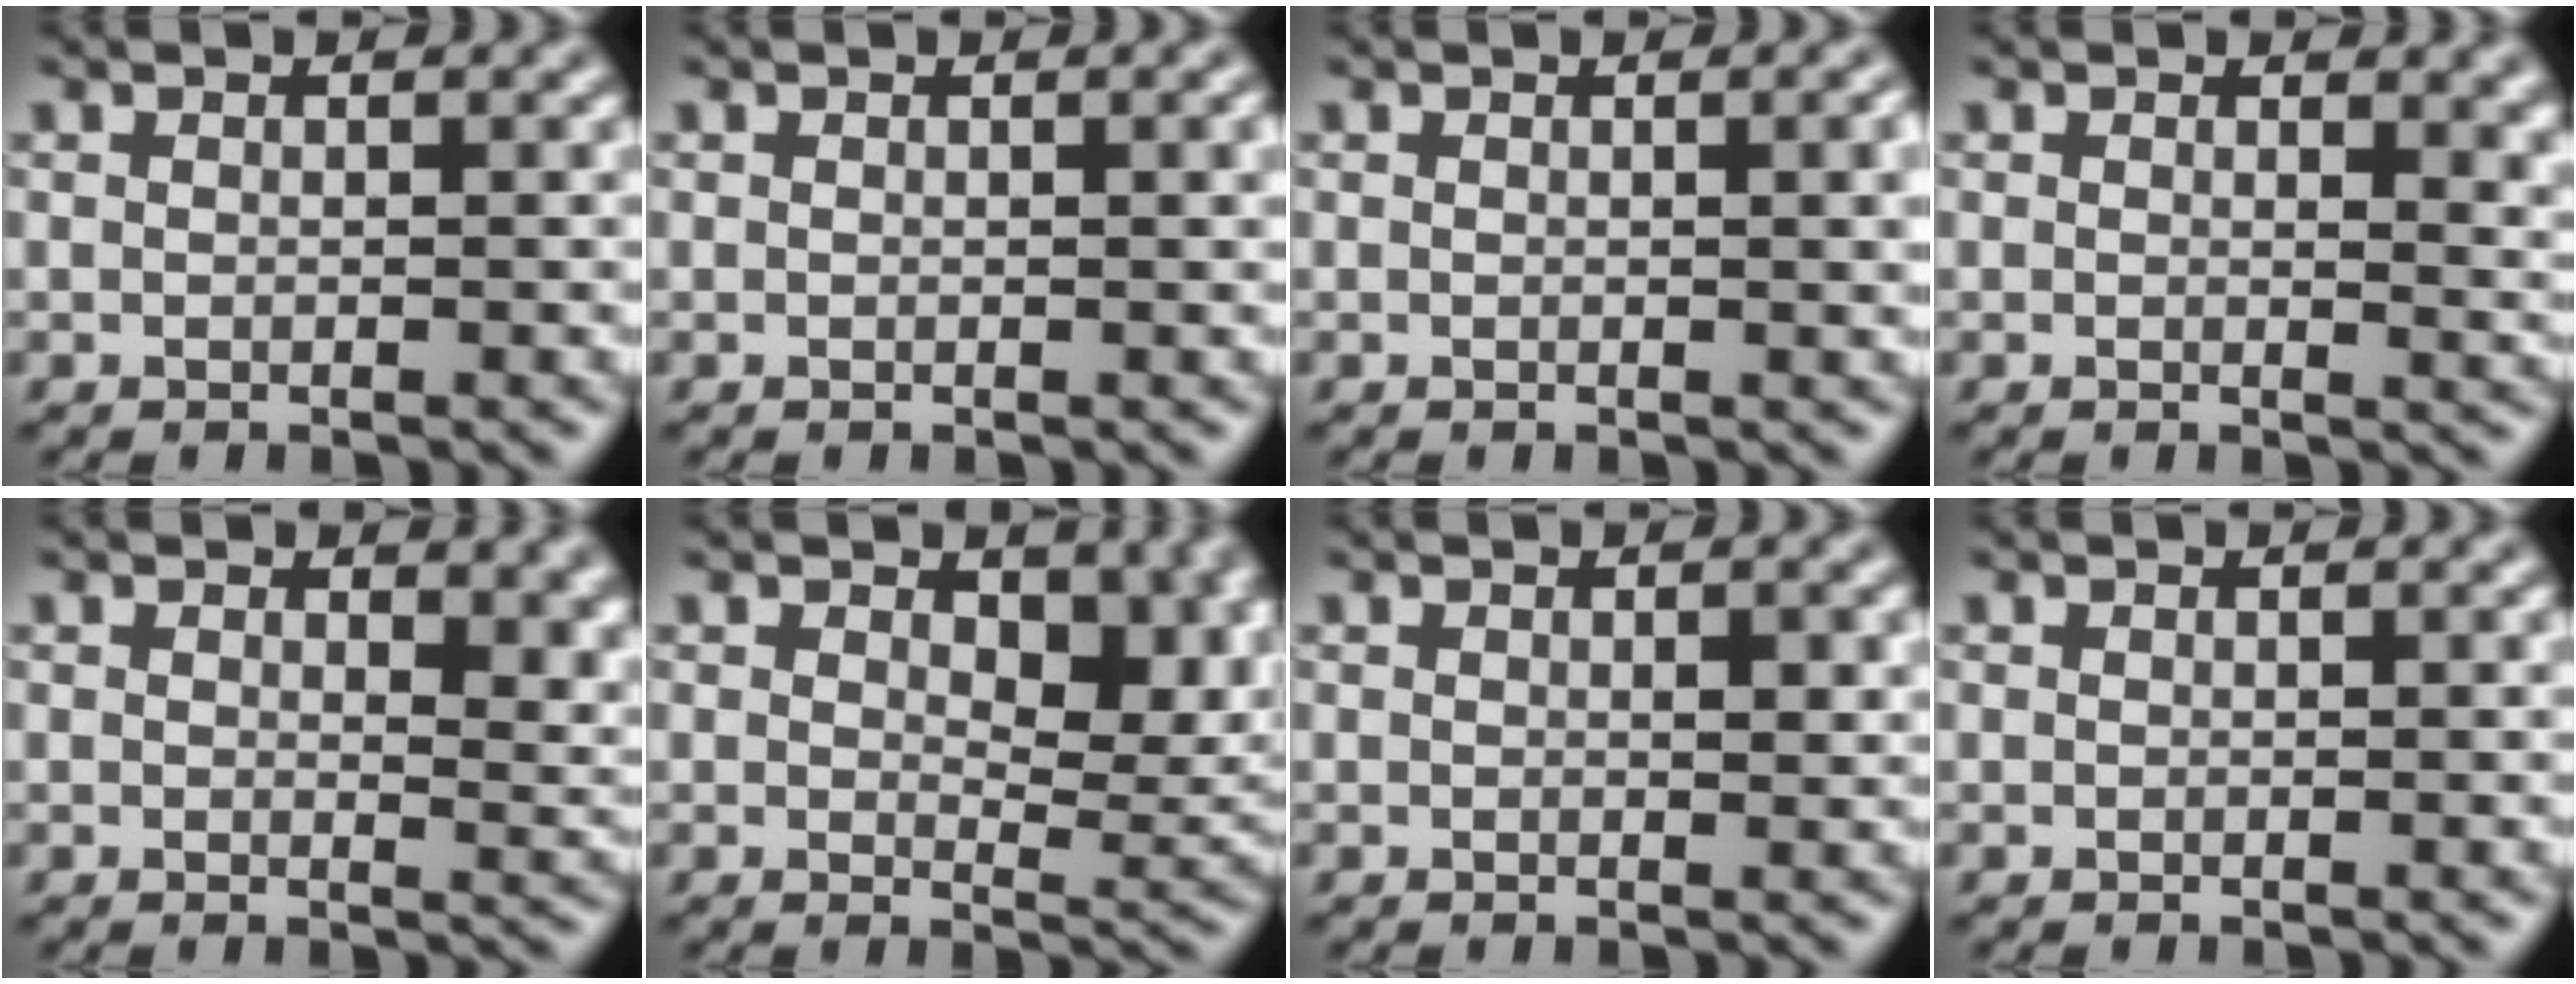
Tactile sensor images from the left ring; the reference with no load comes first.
{"total": 1.0, "force": [0.3, 0.2, 0.9], "torque": [-0.012, 0.002, 0.003]}
{"total": 2.4, "force": [0.4, 0.7, 2.2], "torque": [-0.022, 0.004, 0.002]}
{"total": 2.9, "force": [1.1, 1.5, 2.2], "torque": [-0.022, -0.006, 0.015]}
{"total": 4.0, "force": [1.7, 2.1, 3.0], "torque": [-0.029, -0.010, 0.026]}
{"total": 7.1, "force": [2.1, 4.1, 5.4], "torque": [-0.075, -0.011, 0.034]}
{"total": 0.9, "force": [0.2, 0.4, 0.8], "torque": [-0.009, -0.002, 0.003]}
{"total": 0.0}